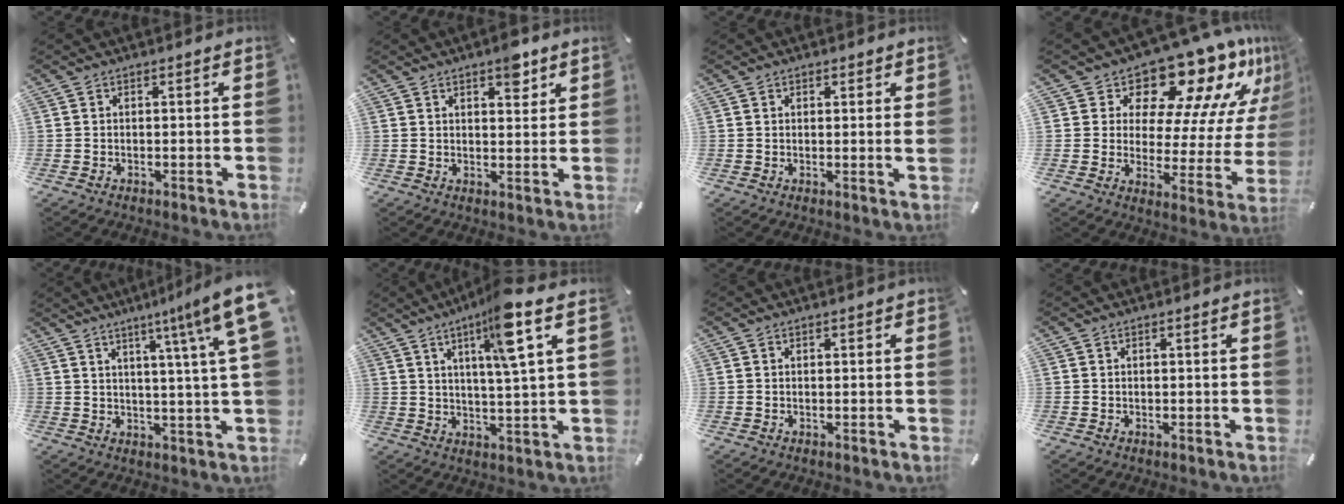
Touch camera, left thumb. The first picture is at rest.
{"total": 5.6, "force": [3.6, 2.7, 3.3], "torque": [-0.025, -0.018, 0.055]}
{"total": 1.4, "force": [0.7, 0.5, 1.2], "torque": [-0.008, -0.005, 0.008]}
{"total": 17.4, "force": [14.4, 6.7, 7.2], "torque": [-0.080, -0.145, 0.231]}
{"total": 14.0, "force": [6.4, 0.9, 12.5], "torque": [-0.192, -0.035, 0.094]}
{"total": 11.8, "force": [5.8, 1.5, 10.1], "torque": [-0.155, -0.024, 0.090]}
{"total": 0.0}
{"total": 0.0}